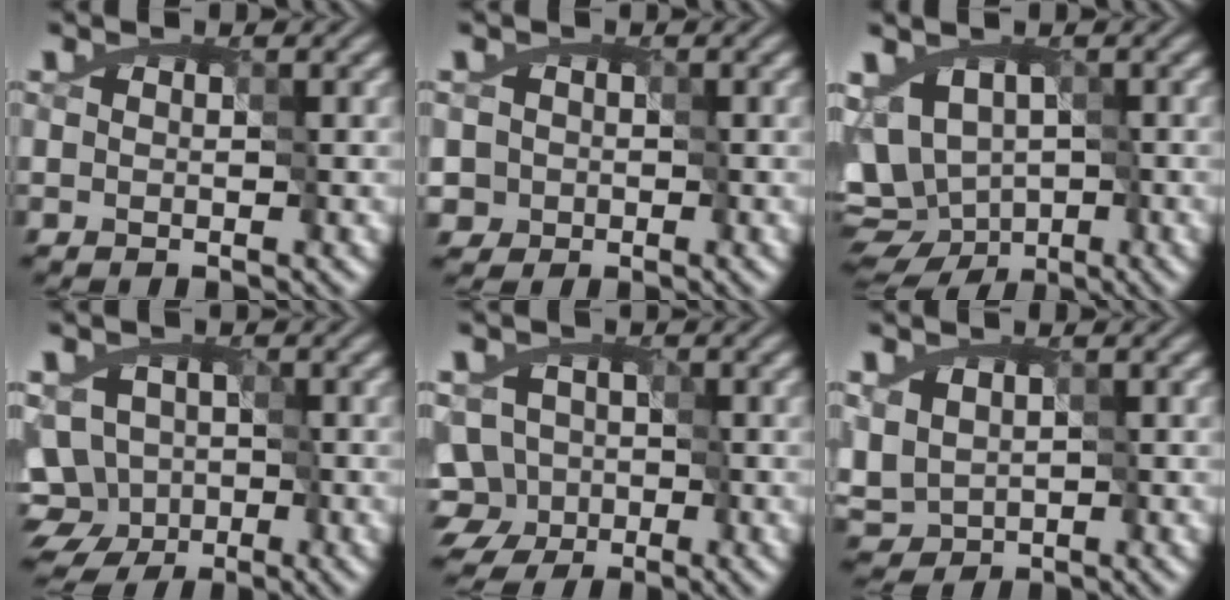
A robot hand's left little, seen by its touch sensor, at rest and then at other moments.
{"total": 2.0, "force": [-0.6, 1.9, 0.2], "torque": [-0.010, 0.000, 0.001]}
{"total": 6.9, "force": [-2.8, 5.1, 3.7], "torque": [-0.043, -0.013, -0.026]}
{"total": 8.2, "force": [-3.2, 6.8, 3.4], "torque": [-0.043, -0.006, -0.073]}
{"total": 6.4, "force": [-2.8, 5.4, 1.8], "torque": [-0.034, 0.002, -0.073]}
{"total": 2.0, "force": [-0.2, 1.7, 1.0], "torque": [-0.033, -0.010, 0.012]}